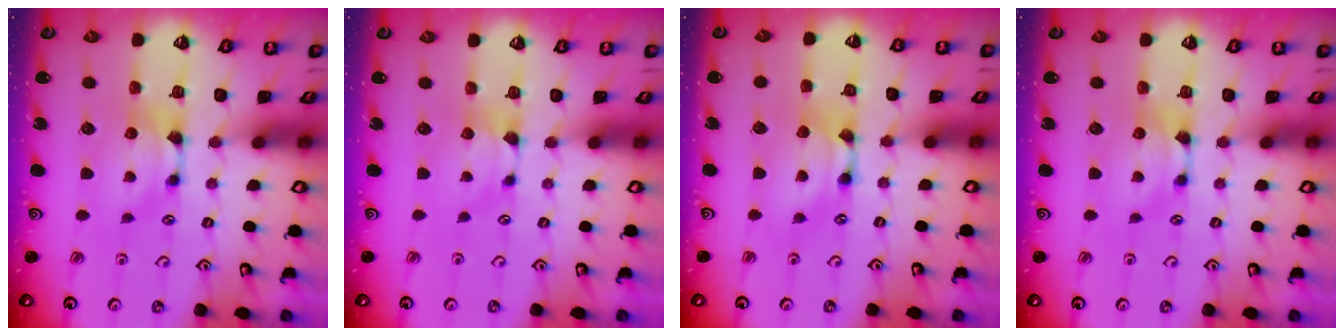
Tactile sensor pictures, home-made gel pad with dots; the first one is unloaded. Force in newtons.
{"total": 0.0}
{"total": 2.1, "press": 2.1, "slide": 0.2}
{"total": 0.0}